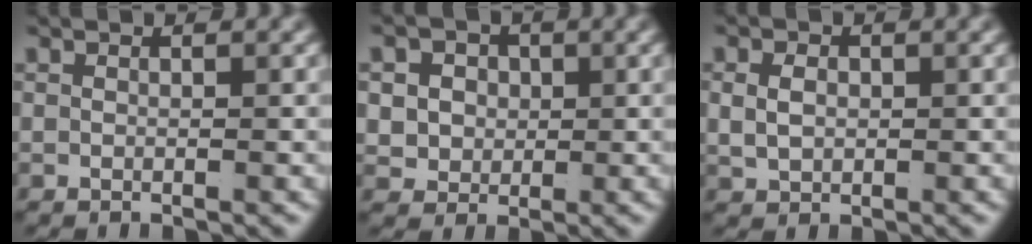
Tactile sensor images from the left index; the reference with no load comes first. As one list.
[{"total": 6.0, "force": [0.7, 5.5, 2.3], "torque": [-0.054, -0.014, 0.012]}, {"total": 2.1, "force": [0.2, 1.5, 1.4], "torque": [-0.029, -0.010, 0.017]}]